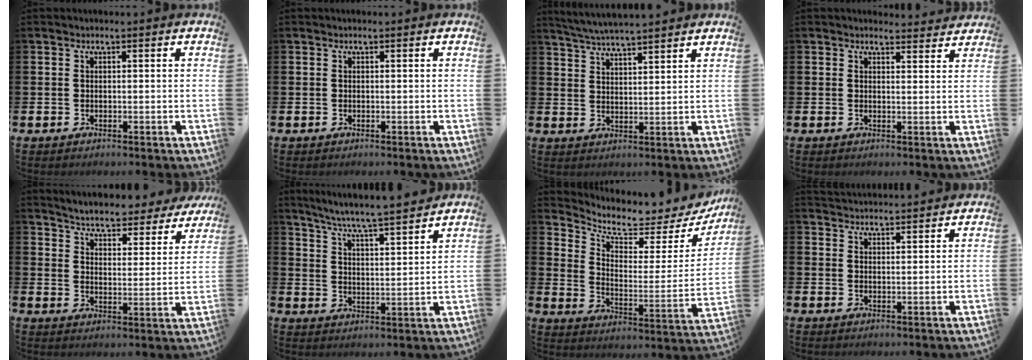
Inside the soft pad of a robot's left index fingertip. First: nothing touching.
{"total": 0.0}
{"total": 4.9, "force": [4.8, -0.1, 0.9], "torque": [-0.041, -0.021, 0.087]}
{"total": 2.5, "force": [2.5, 0.5, -0.1], "torque": [0.007, -0.016, 0.042]}
{"total": 5.0, "force": [4.9, 0.3, 0.8], "torque": [-0.046, -0.039, 0.081]}
{"total": 6.9, "force": [6.6, -0.5, 2.1], "torque": [-0.067, -0.050, 0.113]}
{"total": 6.1, "force": [5.7, 1.9, 1.2], "torque": [-0.048, -0.057, 0.091]}
{"total": 3.1, "force": [3.1, 0.1, -0.2], "torque": [-0.004, -0.016, 0.058]}